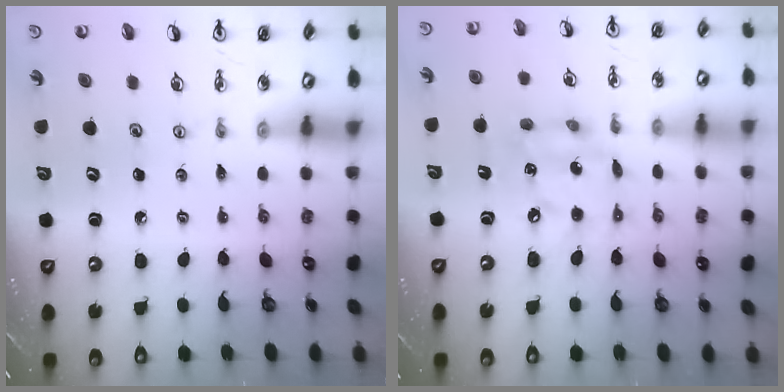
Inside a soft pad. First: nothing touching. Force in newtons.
{"total": 9.3, "press": 9.3, "slide": 0.8}